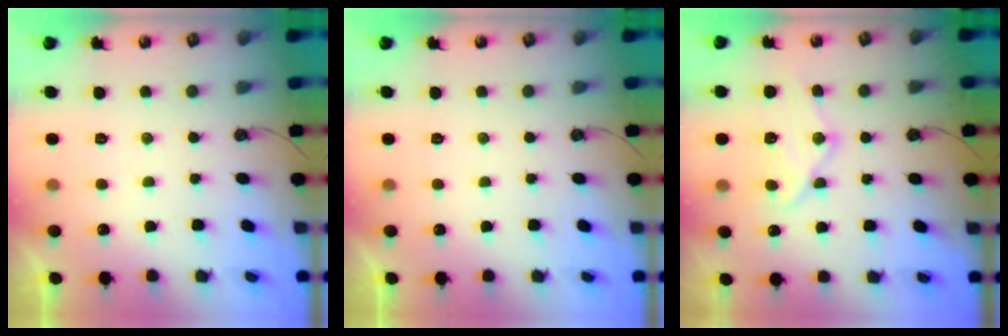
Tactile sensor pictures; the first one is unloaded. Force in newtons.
{"total": 0.0}
{"total": 13.3, "press": 13.3, "slide": 1.0}